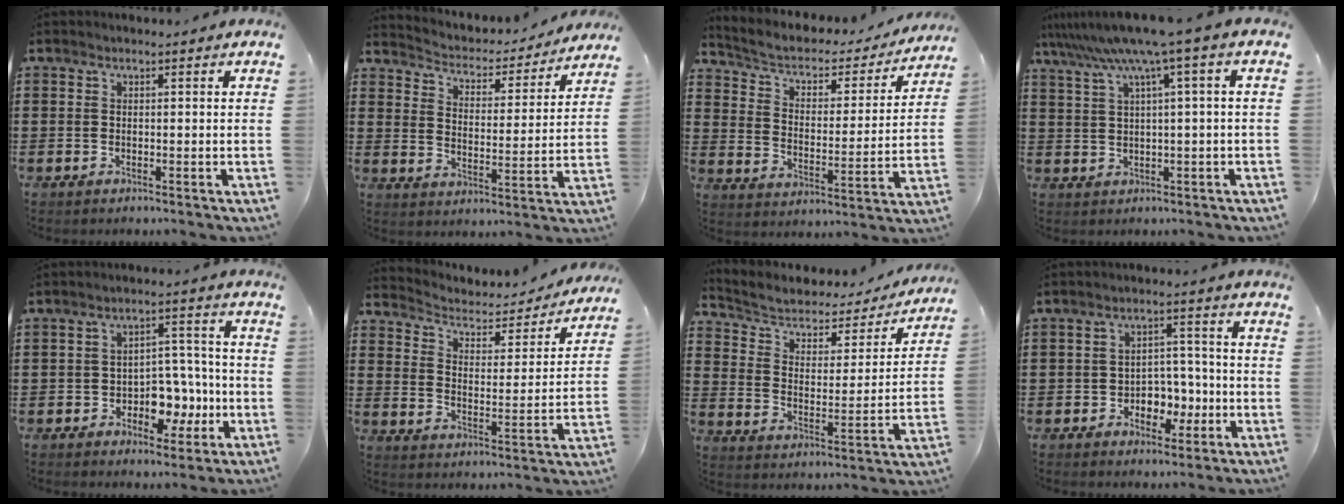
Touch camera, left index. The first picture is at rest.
{"total": 3.0, "force": [2.9, 0.6, 0.0], "torque": [-0.023, -0.030, 0.040]}
{"total": 3.6, "force": [2.4, 2.0, 1.7], "torque": [-0.051, -0.018, 0.031]}
{"total": 6.7, "force": [2.8, -0.8, 6.0], "torque": [-0.129, -0.024, 0.041]}
{"total": 6.6, "force": [-2.4, 4.8, 3.9], "torque": [-0.064, 0.017, -0.043]}
{"total": 2.8, "force": [2.3, 1.4, 0.8], "torque": [-0.033, -0.020, 0.029]}
{"total": 4.0, "force": [2.9, 2.2, 1.5], "torque": [-0.052, -0.022, 0.041]}
{"total": 5.0, "force": [-1.9, 3.9, 2.5], "torque": [-0.045, 0.010, -0.038]}